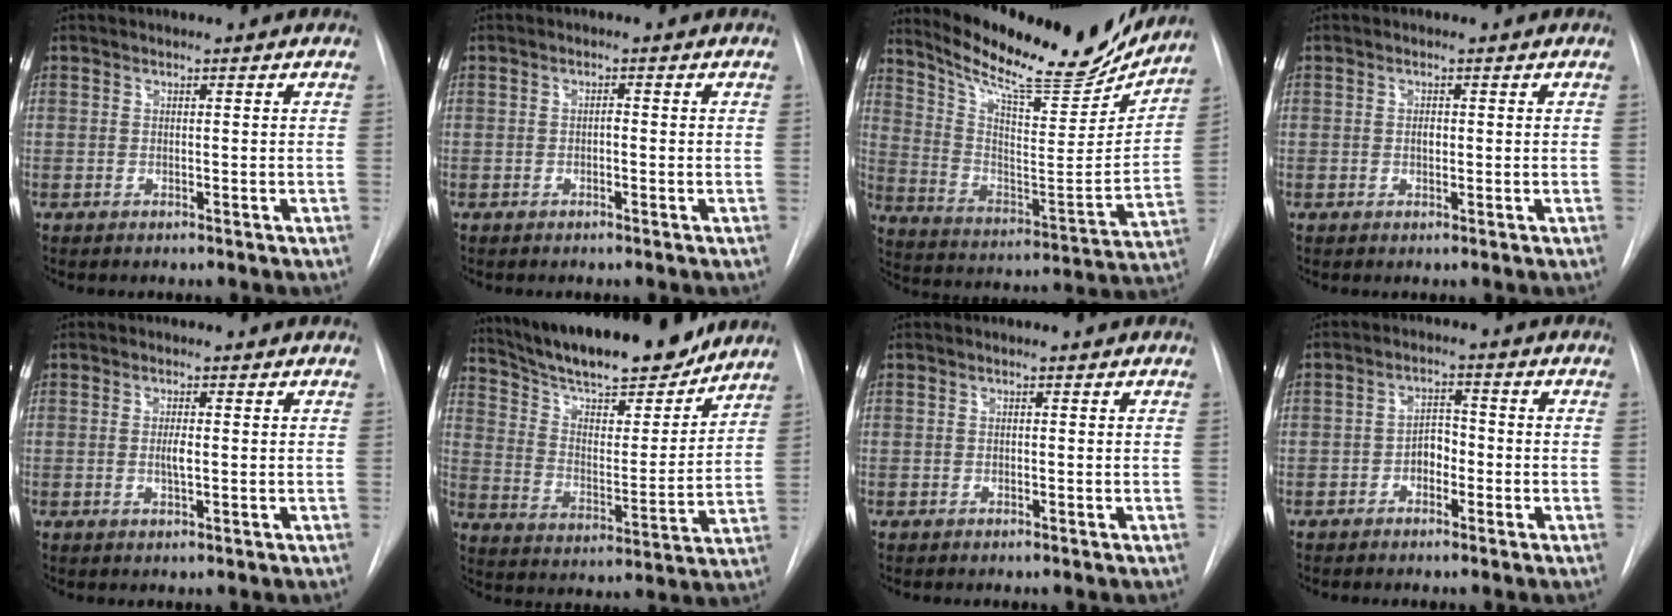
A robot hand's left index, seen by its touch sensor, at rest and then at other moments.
{"total": 1.2, "force": [-1.1, 0.3, 0.5], "torque": [-0.008, -0.003, -0.018]}
{"total": 22.8, "force": [20.0, 3.9, 10.2], "torque": [-0.172, -0.050, 0.295]}
{"total": 1.2, "force": [-0.8, 0.6, 0.7], "torque": [-0.012, -0.005, -0.012]}
{"total": 2.0, "force": [-0.9, 0.3, 1.8], "torque": [-0.036, -0.007, -0.013]}
{"total": 20.6, "force": [17.9, 3.7, 9.5], "torque": [-0.160, -0.011, 0.278]}
{"total": 0.9, "force": [-0.9, 0.0, 0.0], "torque": [0.002, -0.006, -0.012]}
{"total": 3.6, "force": [-2.1, 2.0, 2.1], "torque": [-0.031, 0.006, -0.038]}